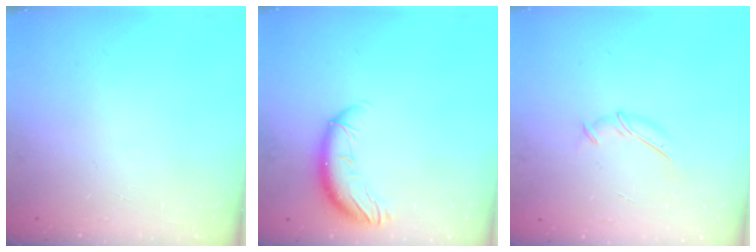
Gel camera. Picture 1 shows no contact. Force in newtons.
{"total": 10.5, "press": 10.4, "slide": 1.7}
{"total": 5.3, "press": 5.1, "slide": 1.0}